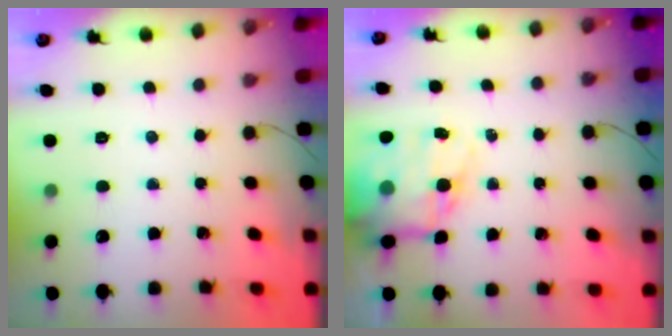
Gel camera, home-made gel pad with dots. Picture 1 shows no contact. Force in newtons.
{"total": 15.6, "press": 15.1, "slide": 3.8}